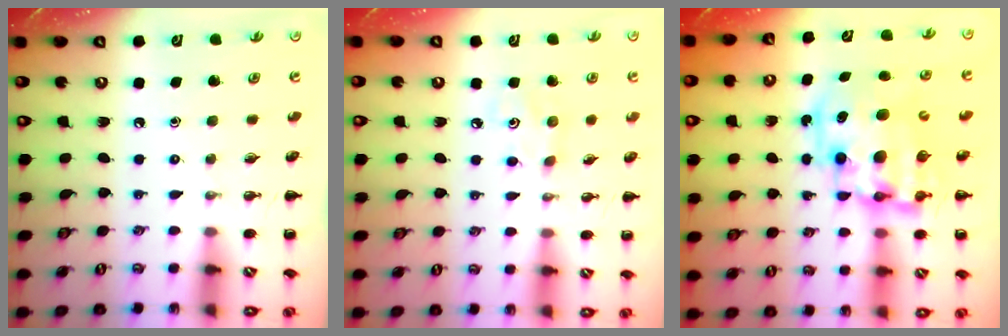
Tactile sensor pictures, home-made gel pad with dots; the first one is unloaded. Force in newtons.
{"total": 3.3, "press": 3.2, "slide": 0.8}
{"total": 13.2, "press": 12.9, "slide": 2.8}